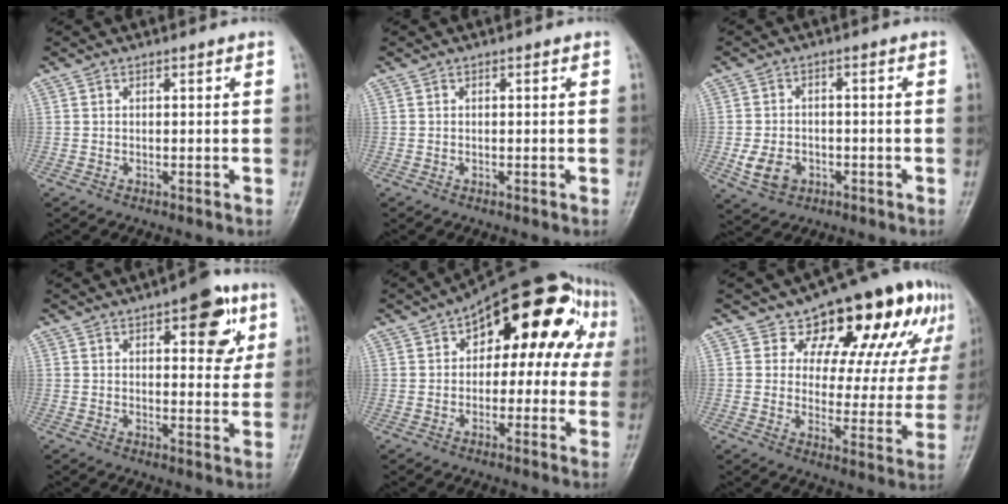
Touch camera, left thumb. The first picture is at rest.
{"total": 0.0}
{"total": 6.0, "force": [-2.2, 4.6, 3.2], "torque": [-0.053, 0.009, -0.033]}
{"total": 10.5, "force": [4.7, 4.5, 8.3], "torque": [-0.073, -0.014, 0.056]}
{"total": 19.8, "force": [5.3, 10.8, 15.7], "torque": [-0.160, 0.041, 0.059]}
{"total": 18.9, "force": [11.0, 9.8, 11.8], "torque": [-0.094, -0.040, 0.141]}